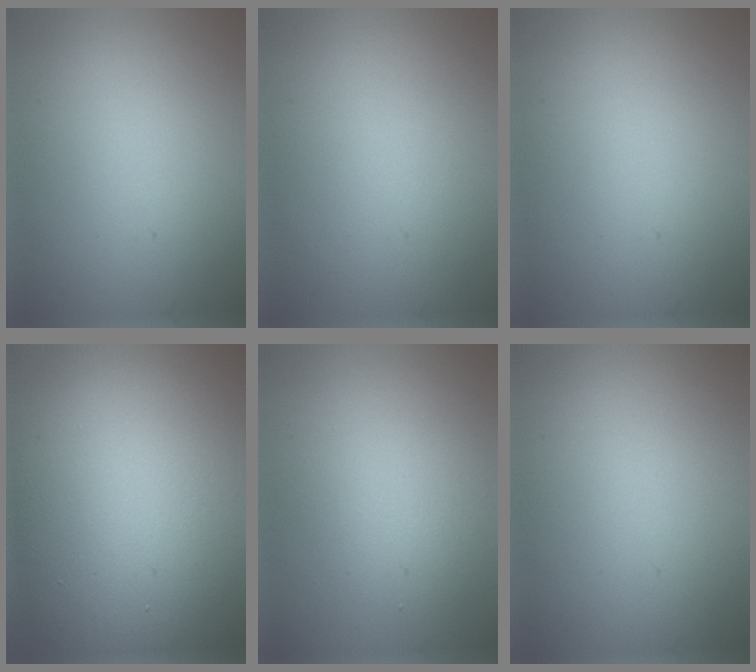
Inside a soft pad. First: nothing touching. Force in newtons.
{"total": 0.0}
{"total": 0.0}
{"total": 16.9, "press": 16.8, "slide": 1.4}
{"total": 3.4, "press": 3.4, "slide": 0.2}
{"total": 0.0}